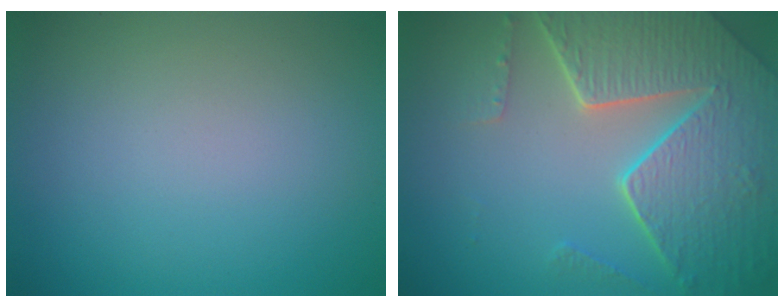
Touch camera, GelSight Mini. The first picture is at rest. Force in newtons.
{"total": 7.8, "press": 5.7, "slide": 5.4}